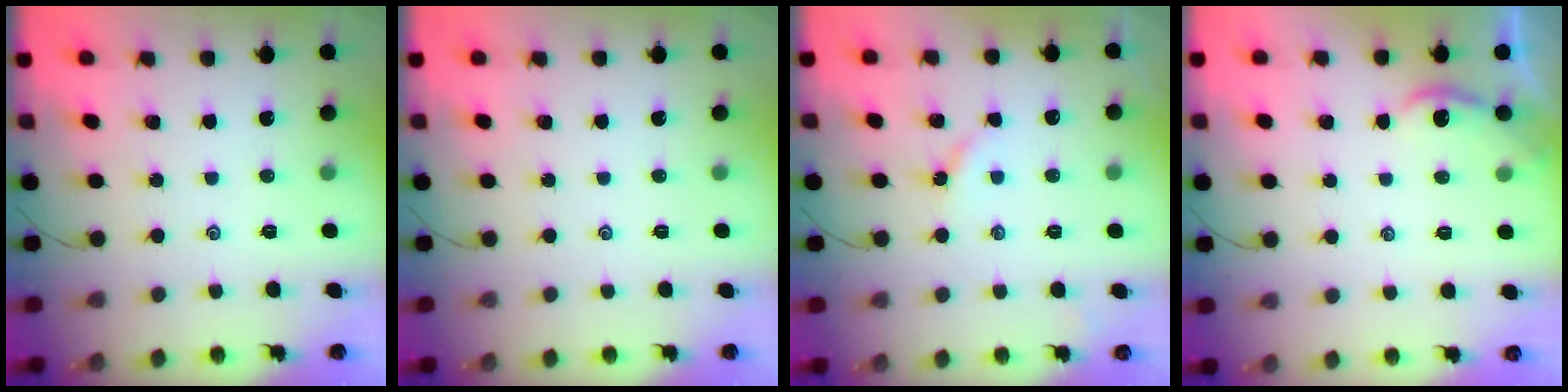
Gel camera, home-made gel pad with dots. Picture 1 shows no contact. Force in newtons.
{"total": 0.0}
{"total": 3.4, "press": 3.3, "slide": 0.5}
{"total": 2.3, "press": 2.3, "slide": 0.2}